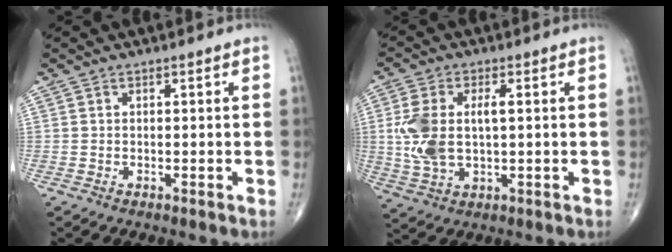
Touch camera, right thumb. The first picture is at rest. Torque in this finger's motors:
{"motor_torque": [1.10, 1.93, 1.10, 0.05, 0.11]}